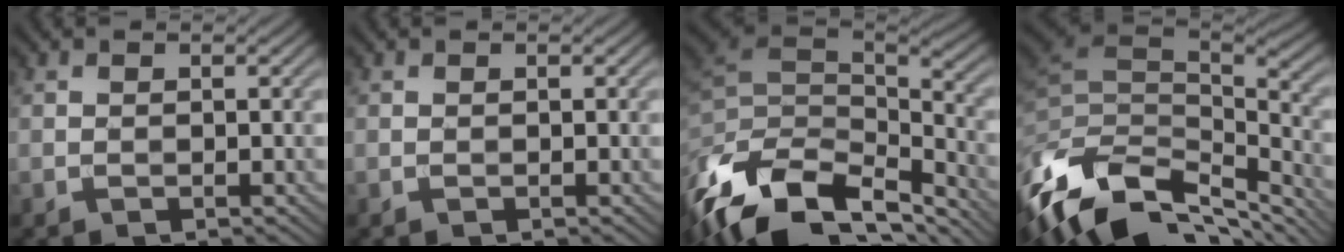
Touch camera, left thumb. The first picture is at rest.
{"total": 0.0}
{"total": 15.2, "force": [-7.7, 7.9, 10.4], "torque": [-0.270, -0.035, -0.119]}
{"total": 15.5, "force": [-6.8, 7.8, 11.6], "torque": [-0.278, -0.017, -0.102]}